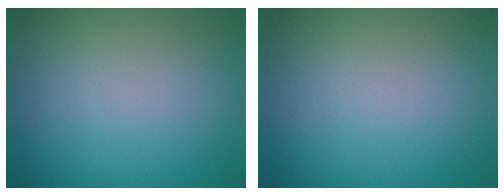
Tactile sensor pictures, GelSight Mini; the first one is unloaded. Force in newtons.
{"total": 0.0}